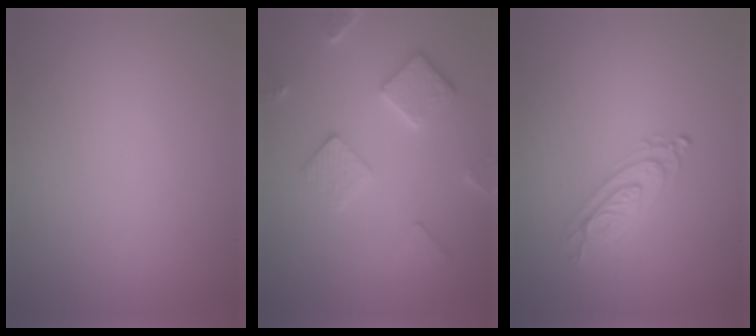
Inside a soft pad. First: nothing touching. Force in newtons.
{"total": 3.3, "press": 3.1, "slide": 0.9}
{"total": 2.1, "press": 2.1, "slide": 0.4}